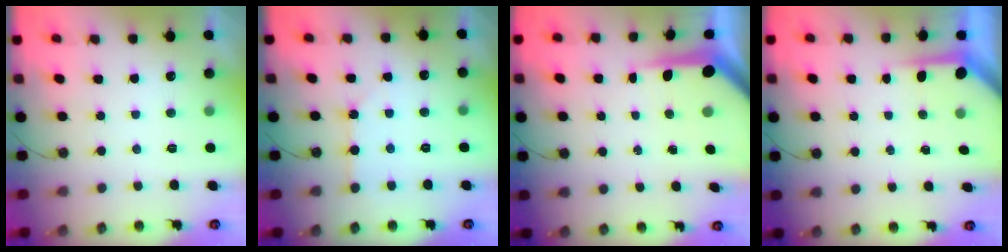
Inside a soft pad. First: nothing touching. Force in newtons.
{"total": 3.5, "press": 3.5, "slide": 0.4}
{"total": 6.5, "press": 6.5, "slide": 0.6}
{"total": 4.0, "press": 3.9, "slide": 0.4}